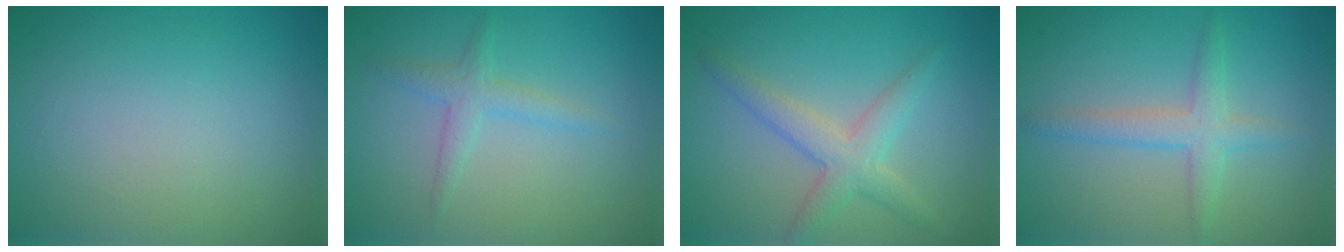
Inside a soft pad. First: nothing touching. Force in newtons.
{"total": 1.8, "press": 1.8, "slide": 0.1}
{"total": 3.3, "press": 3.3, "slide": 0.1}
{"total": 2.7, "press": 2.7, "slide": 0.2}